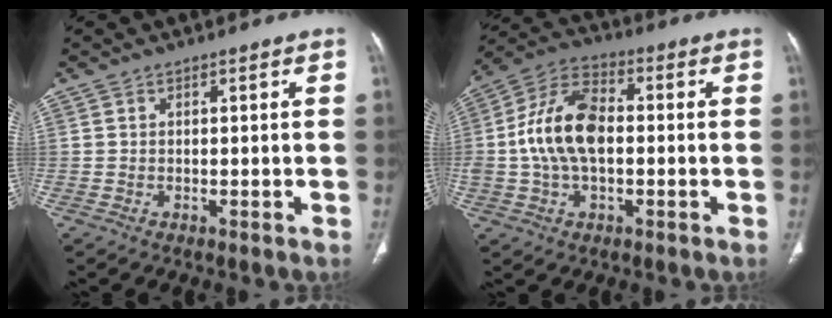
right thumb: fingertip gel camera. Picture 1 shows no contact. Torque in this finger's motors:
{"motor_torque": [2.22, 2.27, 1.76, -0.32, 0.21]}